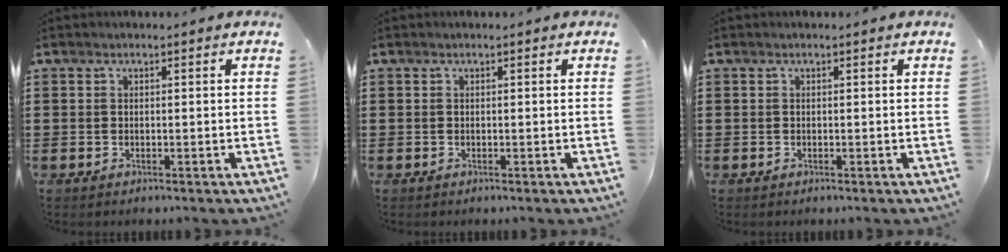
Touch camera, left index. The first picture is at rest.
{"total": 0.0}
{"total": 0.0}